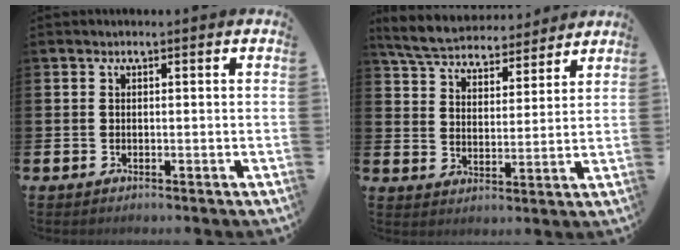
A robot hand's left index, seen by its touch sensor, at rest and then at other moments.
{"total": 6.0, "force": [5.8, 1.4, 0.9], "torque": [-0.052, -0.034, 0.103]}